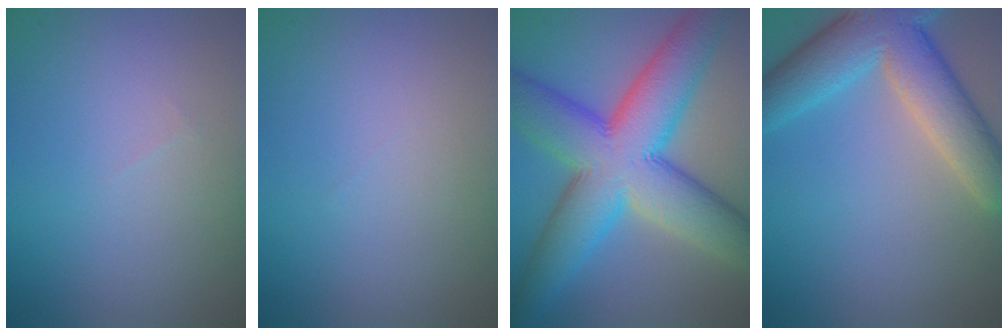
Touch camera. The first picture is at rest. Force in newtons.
{"total": 0.0}
{"total": 12.7, "press": 12.7, "slide": 0.1}
{"total": 9.0, "press": 9.0, "slide": 0.6}